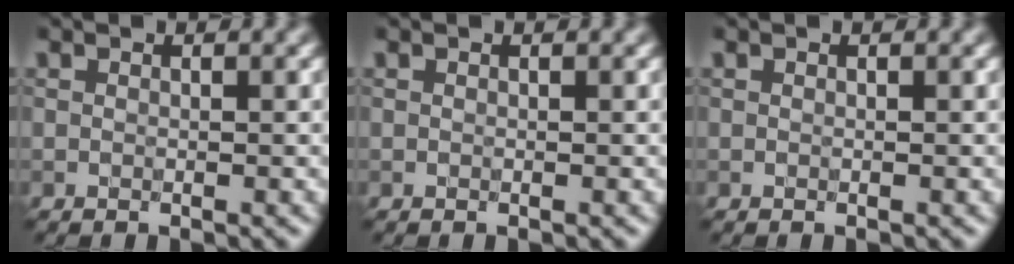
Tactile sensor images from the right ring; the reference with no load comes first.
{"total": 0.0}
{"total": 0.0}